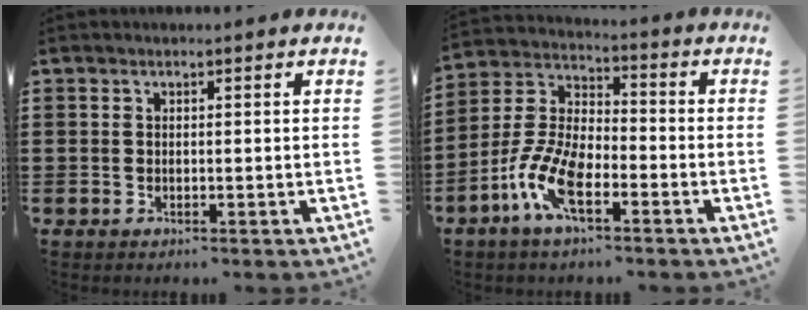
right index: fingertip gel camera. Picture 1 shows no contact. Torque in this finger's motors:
{"motor_torque": [2.14, 0.00, 0.93, 0.21]}